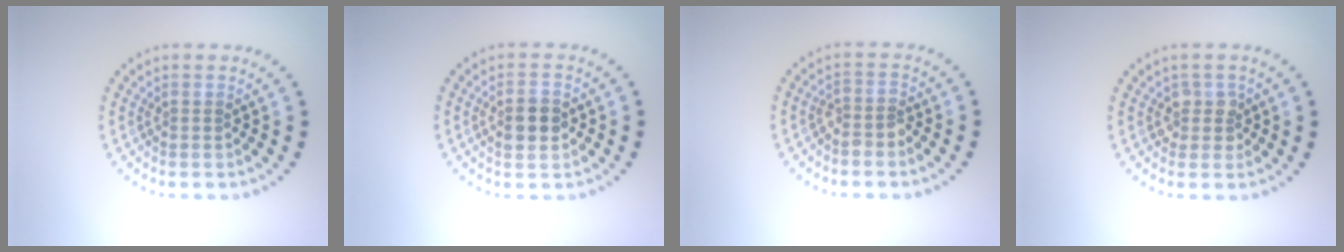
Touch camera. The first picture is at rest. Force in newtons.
{"total": 2.9, "press": 2.9, "slide": 0.2}
{"total": 1.7, "press": 1.4, "slide": 1.0}
{"total": 1.6, "press": 1.4, "slide": 0.6}